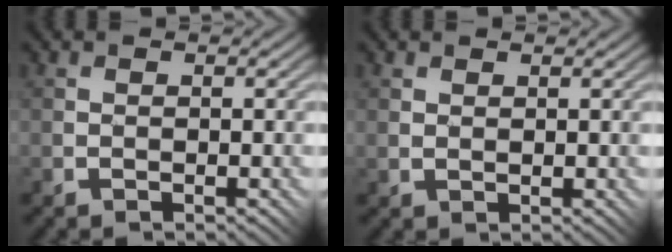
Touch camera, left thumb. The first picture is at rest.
{"total": 1.0, "force": [0.8, 0.4, 0.4], "torque": [-0.013, 0.000, 0.019]}